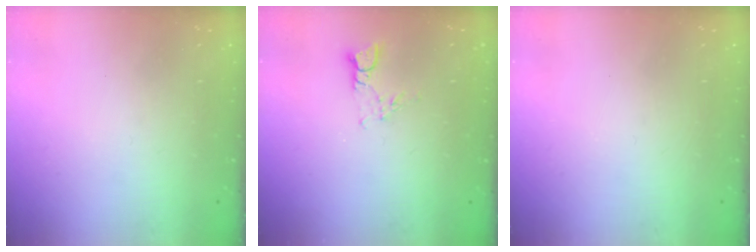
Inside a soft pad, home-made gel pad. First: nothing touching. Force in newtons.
{"total": 3.9, "press": 3.9, "slide": 0.3}
{"total": 0.0}